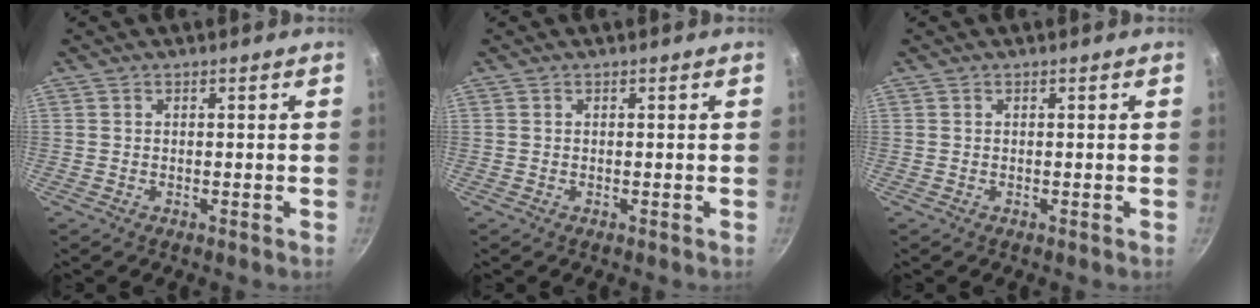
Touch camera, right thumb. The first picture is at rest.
{"total": 0.0}
{"total": 0.0}